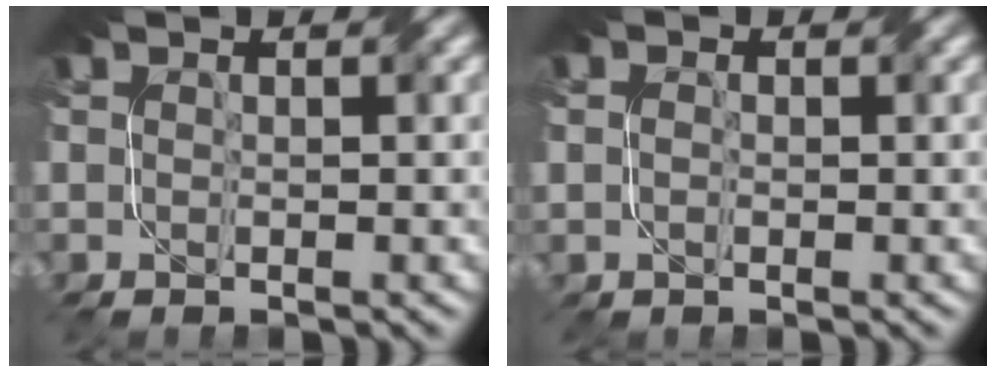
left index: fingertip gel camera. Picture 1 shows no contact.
{"total": 1.1, "force": [0.5, 1.0, -0.1], "torque": [0.005, 0.011, 0.010]}